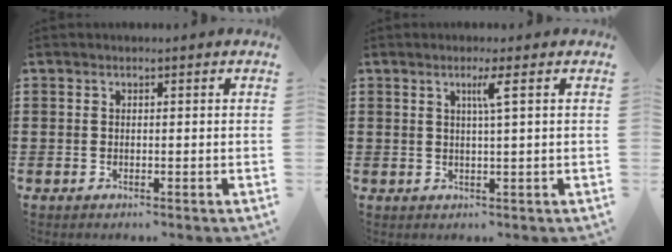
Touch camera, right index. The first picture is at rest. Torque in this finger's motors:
{"motor_torque": [0.49, -0.09, 0.17, 0.07]}